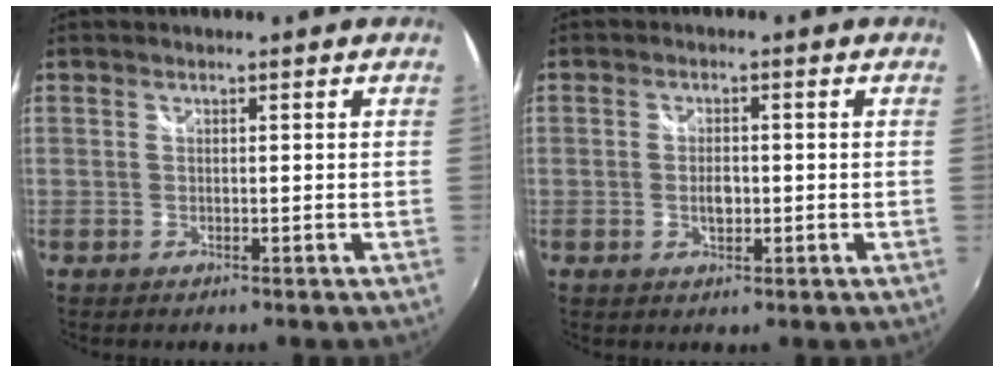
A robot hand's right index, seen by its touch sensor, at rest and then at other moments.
{"total": 3.0, "force": [-0.5, 1.7, 2.4], "torque": [-0.041, -0.002, -0.008]}